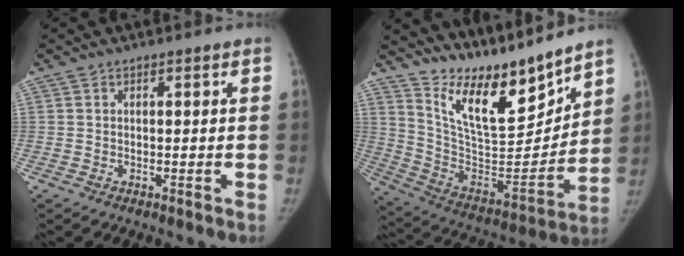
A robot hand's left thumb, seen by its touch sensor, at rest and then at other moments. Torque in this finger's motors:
{"motor_torque": [0.28, 0.07, 1.35, -1.42, 0.11]}